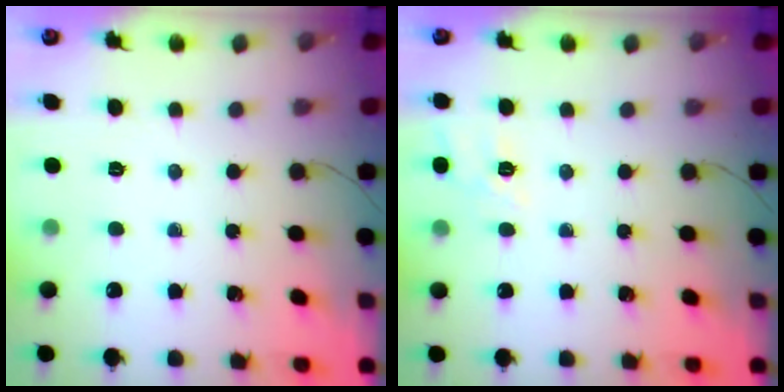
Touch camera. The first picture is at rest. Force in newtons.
{"total": 9.4, "press": 9.3, "slide": 1.5}